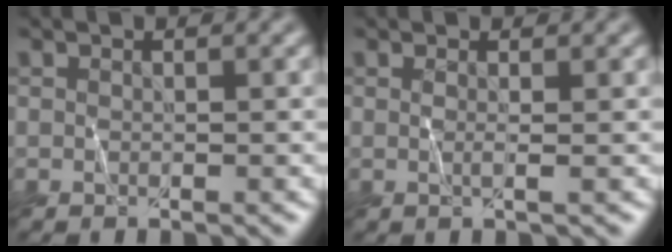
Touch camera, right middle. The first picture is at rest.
{"total": 0.9, "force": [0.3, 0.3, 0.9], "torque": [-0.014, 0.000, -0.002]}